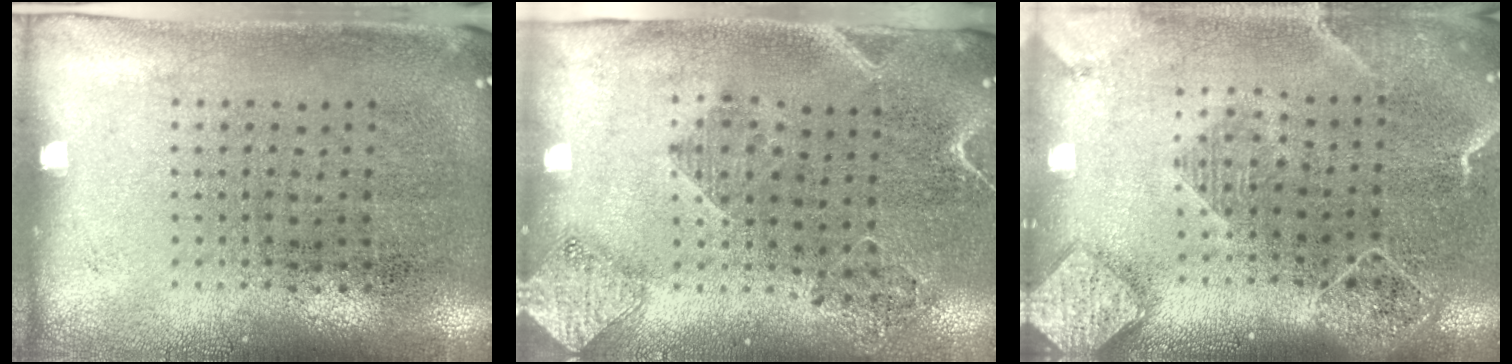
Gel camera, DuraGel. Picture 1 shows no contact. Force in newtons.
{"total": 1.8, "press": 1.7, "slide": 0.8}
{"total": 2.3, "press": 2.0, "slide": 1.1}